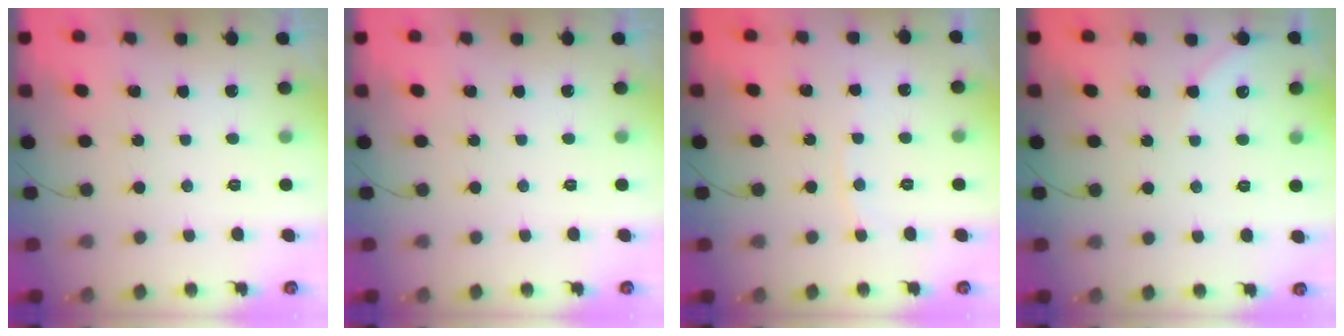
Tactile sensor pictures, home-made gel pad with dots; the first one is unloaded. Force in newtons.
{"total": 0.0}
{"total": 2.5, "press": 2.5, "slide": 0.2}
{"total": 2.9, "press": 2.9, "slide": 0.4}